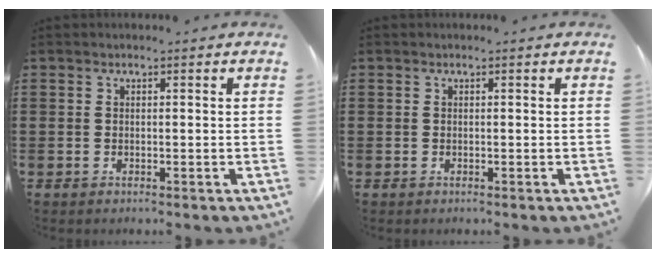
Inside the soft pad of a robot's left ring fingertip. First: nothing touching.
{"total": 0.0}